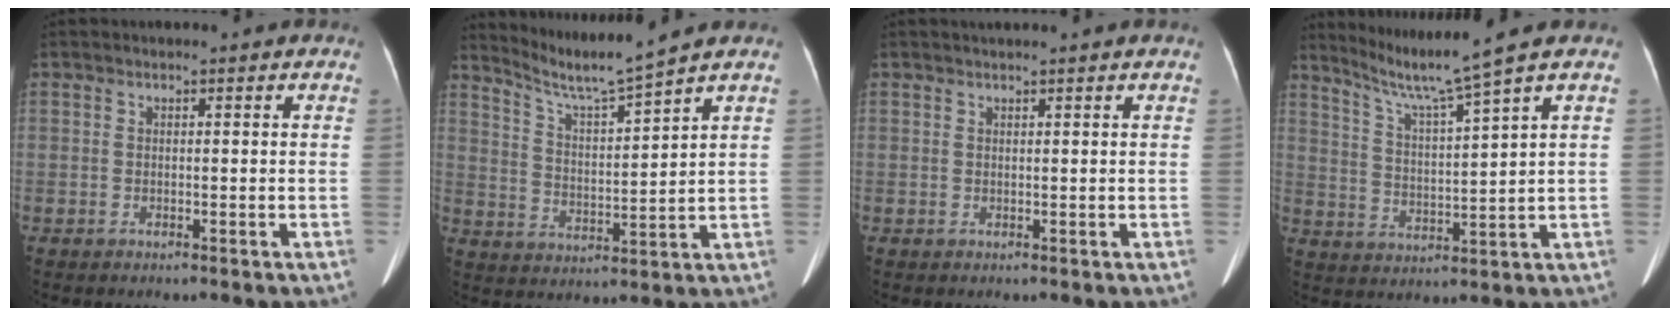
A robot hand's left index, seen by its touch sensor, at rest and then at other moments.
{"total": 7.3, "force": [6.7, -2.4, 1.7], "torque": [-0.047, -0.017, 0.135]}
{"total": 2.0, "force": [1.7, -0.4, 0.9], "torque": [-0.012, 0.021, 0.031]}
{"total": 8.1, "force": [6.6, -3.0, 3.6], "torque": [-0.073, -0.017, 0.129]}